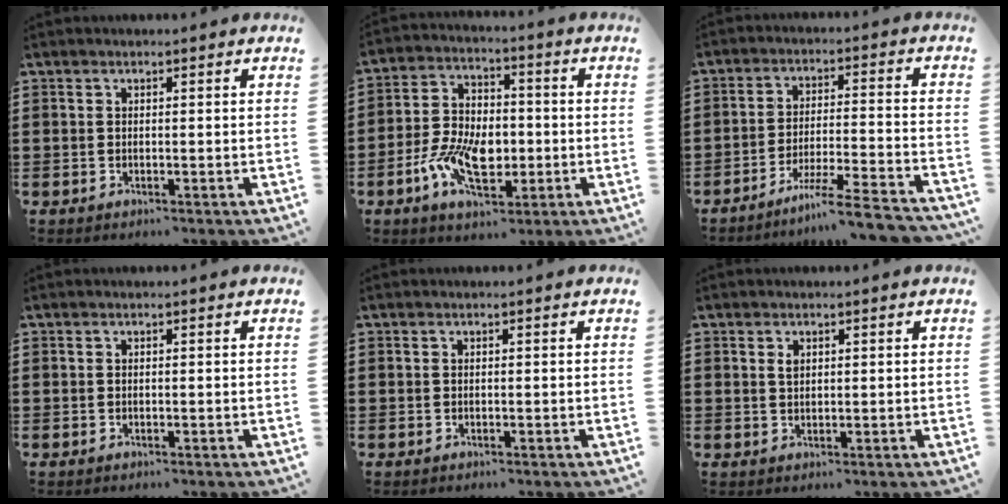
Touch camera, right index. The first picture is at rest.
{"total": 9.8, "force": [-2.7, 6.1, 7.2], "torque": [-0.149, 0.006, -0.052]}
{"total": 7.6, "force": [-6.5, -0.5, 4.0], "torque": [-0.076, -0.011, -0.126]}
{"total": 0.0}
{"total": 0.0}
{"total": 1.2, "force": [0.6, 0.7, 0.8], "torque": [-0.018, 0.004, 0.011]}